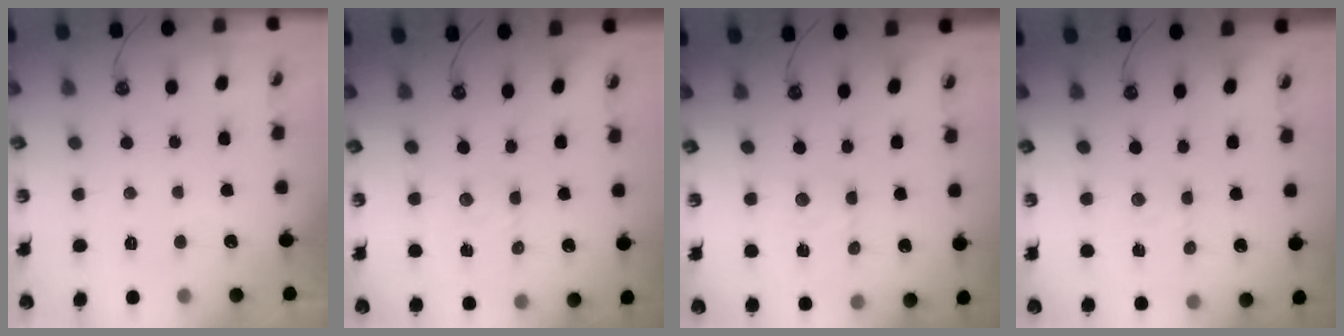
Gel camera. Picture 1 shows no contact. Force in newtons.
{"total": 2.8, "press": 2.8, "slide": 0.3}
{"total": 2.5, "press": 2.5, "slide": 0.3}
{"total": 2.8, "press": 2.8, "slide": 0.5}